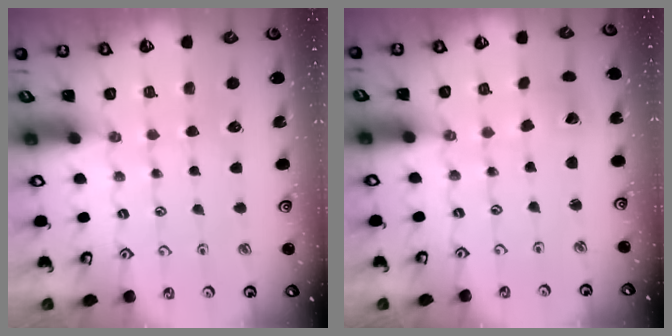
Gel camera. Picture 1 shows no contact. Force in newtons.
{"total": 2.7, "press": 2.7, "slide": 0.2}